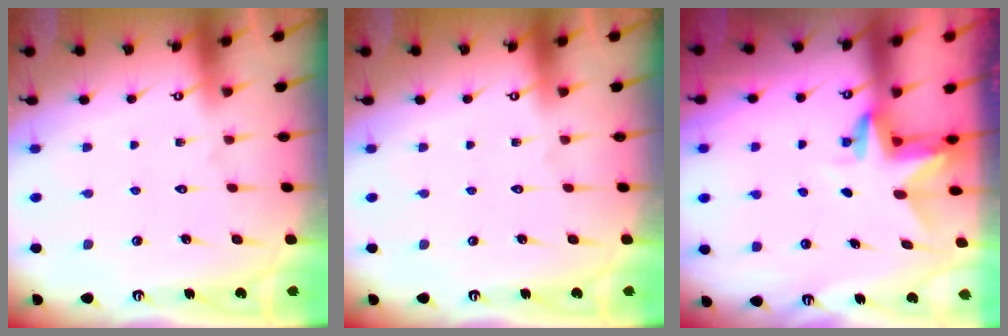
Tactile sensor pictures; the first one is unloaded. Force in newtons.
{"total": 0.0}
{"total": 2.9, "press": 2.9, "slide": 0.2}